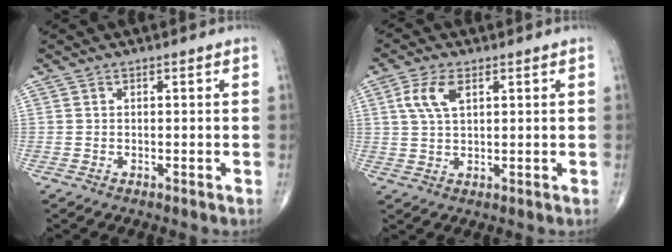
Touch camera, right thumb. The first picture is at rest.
{"total": 5.8, "force": [2.1, 2.9, 4.6], "torque": [-0.101, 0.001, 0.043]}